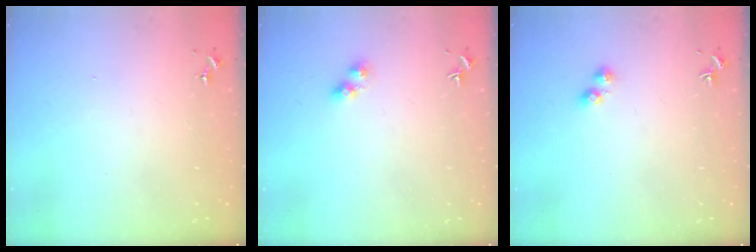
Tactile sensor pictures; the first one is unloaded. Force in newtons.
{"total": 4.5, "press": 4.5, "slide": 0.2}
{"total": 2.5, "press": 2.4, "slide": 0.6}